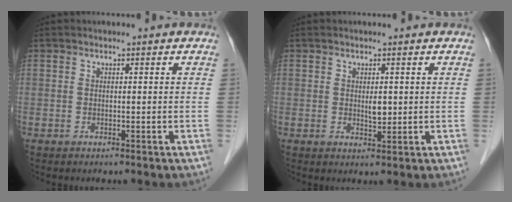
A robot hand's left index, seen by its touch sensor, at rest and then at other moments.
{"total": 1.6, "force": [-0.2, 0.7, 1.4], "torque": [-0.025, -0.010, 0.000]}